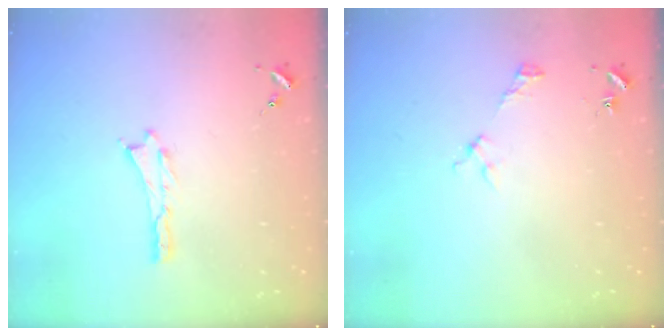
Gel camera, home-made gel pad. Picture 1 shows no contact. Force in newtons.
{"total": 2.2, "press": 2.2, "slide": 0.3}